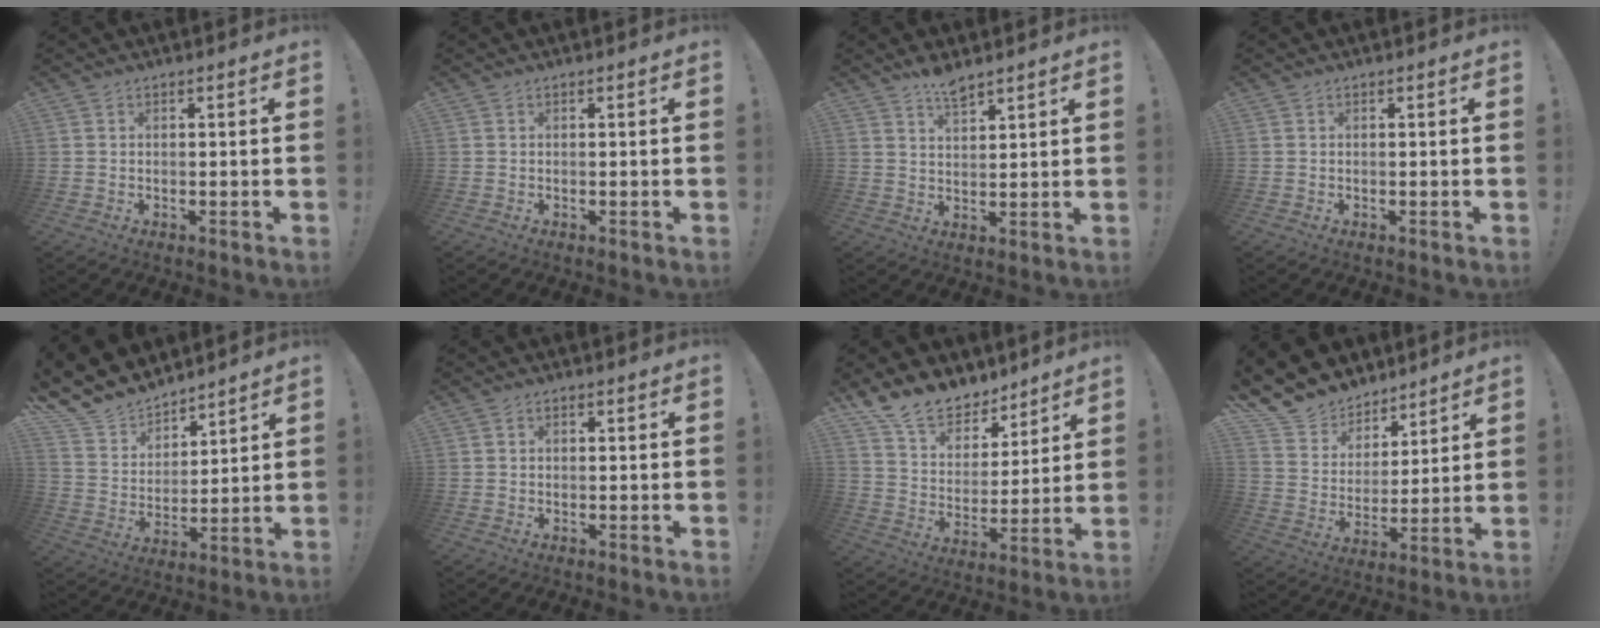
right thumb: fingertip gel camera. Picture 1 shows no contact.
{"total": 0.0}
{"total": 5.7, "force": [4.9, 1.8, 2.3], "torque": [-0.039, -0.024, 0.086]}
{"total": 0.0}
{"total": 13.3, "force": [11.9, 5.7, 1.8], "torque": [-0.067, -0.098, 0.225]}
{"total": 0.8, "force": [-0.2, 0.6, 0.4], "torque": [-0.012, 0.005, -0.003]}
{"total": 14.2, "force": [11.7, 7.1, 3.8], "torque": [-0.083, -0.086, 0.222]}
{"total": 12.4, "force": [9.8, 7.3, 2.0], "torque": [-0.060, -0.078, 0.189]}